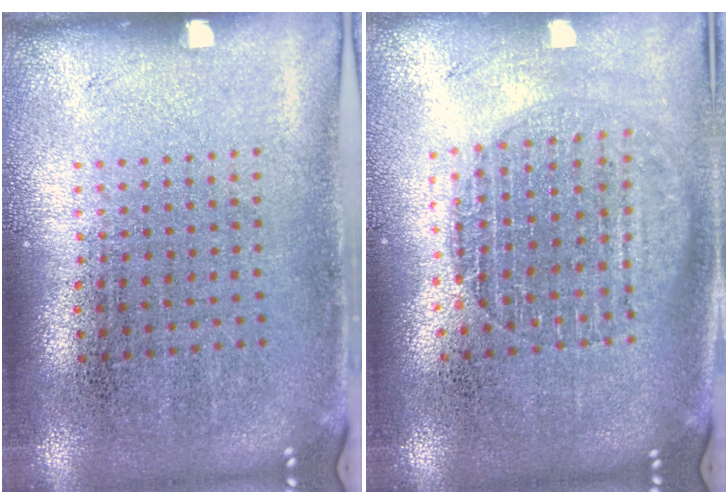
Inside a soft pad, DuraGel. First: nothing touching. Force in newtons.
{"total": 1.6, "press": 1.4, "slide": 0.7}